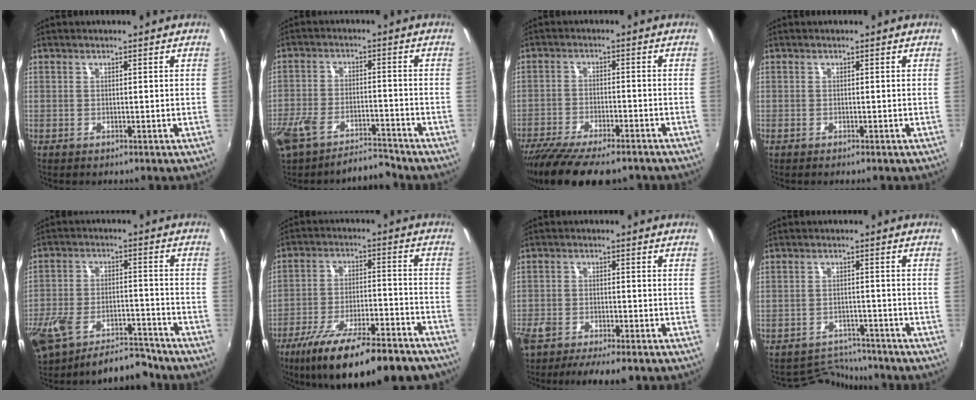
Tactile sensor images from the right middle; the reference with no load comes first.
{"total": 9.5, "force": [-8.2, 2.7, 4.0], "torque": [-0.104, -0.009, -0.147]}
{"total": 15.6, "force": [-12.5, 3.9, 8.4], "torque": [-0.171, -0.044, -0.198]}
{"total": 0.5, "force": [-0.5, 0.1, 0.2], "torque": [-0.003, -0.003, -0.010]}
{"total": 15.6, "force": [-11.9, 6.1, 8.0], "torque": [-0.187, -0.017, -0.188]}
{"total": 23.7, "force": [-18.3, 6.1, 13.9], "torque": [-0.239, -0.041, -0.260]}
{"total": 9.4, "force": [-7.3, 2.9, 5.2], "torque": [-0.129, -0.033, -0.131]}
{"total": 5.7, "force": [-5.5, 0.8, -0.9], "torque": [0.001, 0.008, -0.089]}